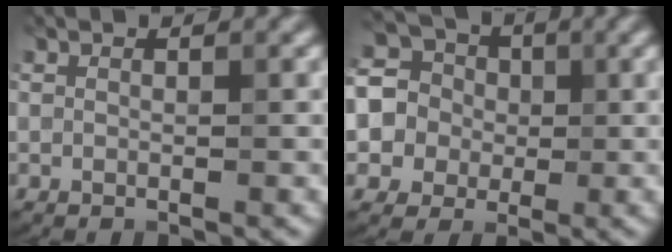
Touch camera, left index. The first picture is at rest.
{"total": 6.8, "force": [1.0, 6.3, 2.4], "torque": [-0.052, 0.029, -0.013]}